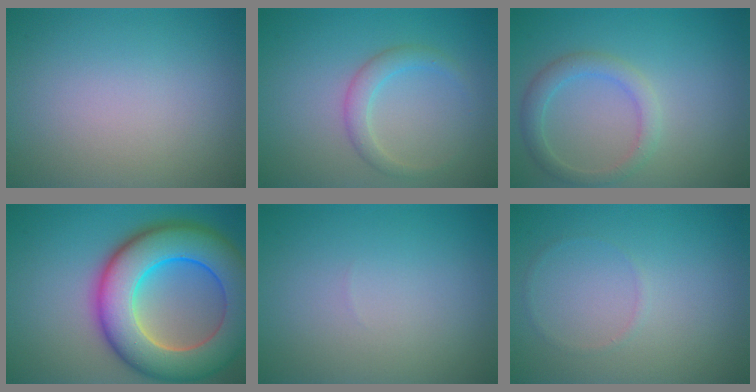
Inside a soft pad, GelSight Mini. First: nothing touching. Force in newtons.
{"total": 2.0, "press": 2.0, "slide": 0.2}
{"total": 2.5, "press": 2.5, "slide": 0.2}
{"total": 12.4, "press": 12.4, "slide": 0.6}
{"total": 0.0}
{"total": 0.5, "press": 0.5, "slide": 0.1}